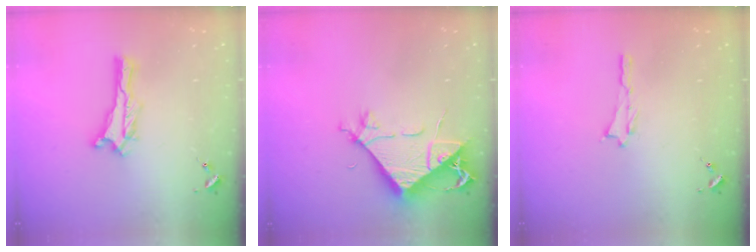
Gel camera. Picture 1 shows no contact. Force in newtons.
{"total": 8.1, "press": 8.0, "slide": 1.1}
{"total": 0.0}